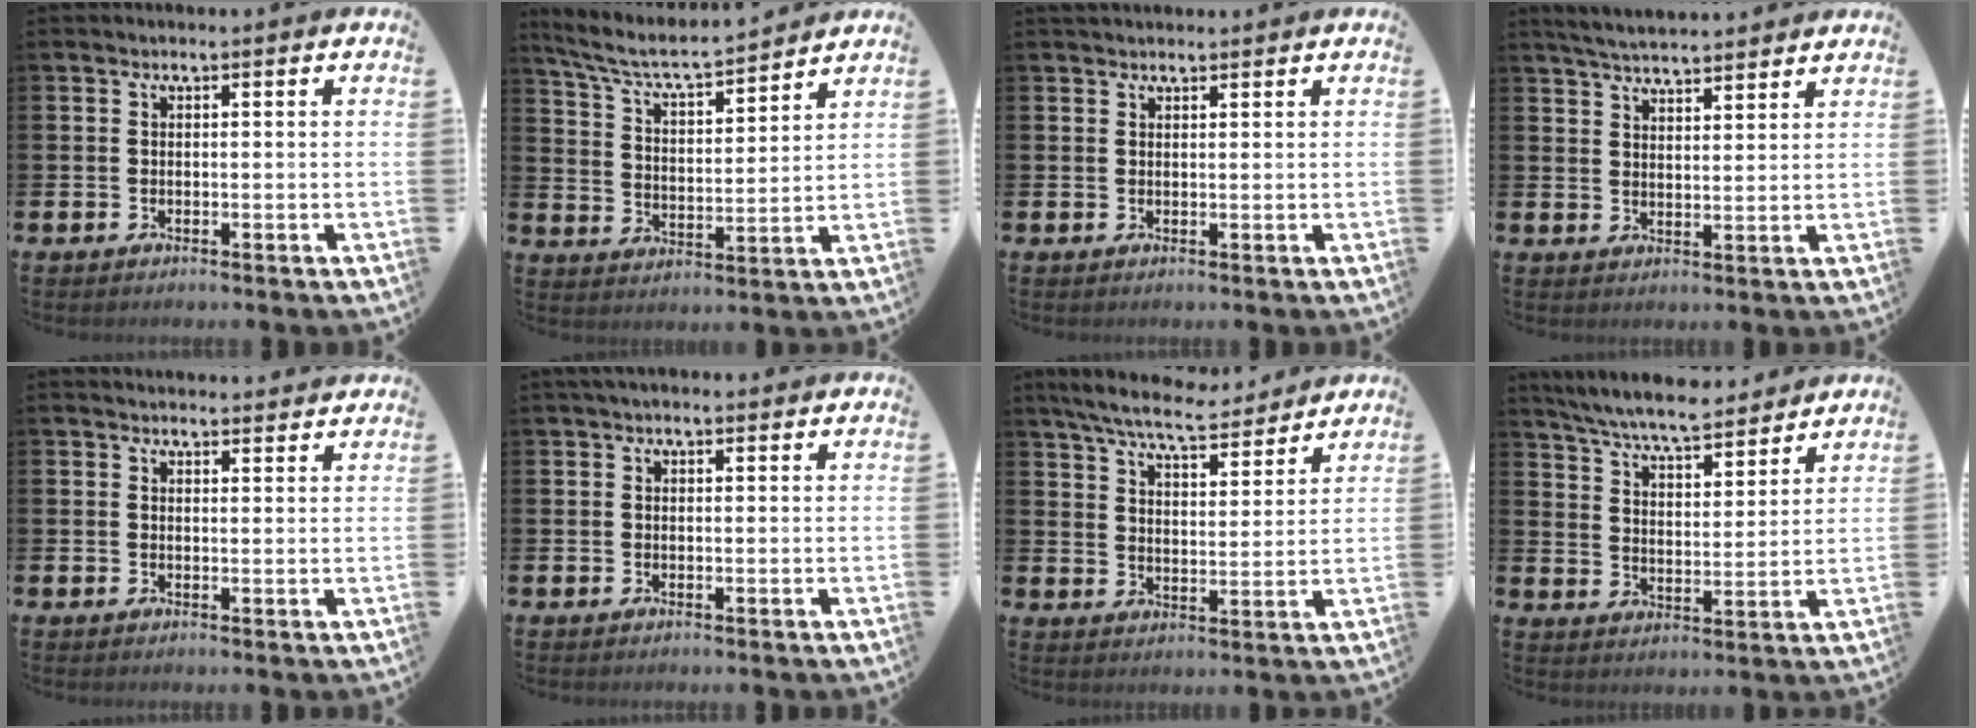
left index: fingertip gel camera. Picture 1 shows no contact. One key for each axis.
{"total": 6.7, "fx": 6.2, "fy": 0.8, "fz": 2.4, "tx": -0.077, "ty": -0.045, "tz": 0.104}
{"total": 1.4, "fx": 1.3, "fy": 0.4, "fz": 0.1, "tx": 0.007, "ty": -0.001, "tz": 0.022}
{"total": 4.7, "fx": 4.6, "fy": 0.2, "fz": 0.5, "tx": -0.020, "ty": -0.024, "tz": 0.083}
{"total": 2.4, "fx": 2.4, "fy": 0.4, "fz": 0.0, "tx": 0.007, "ty": -0.014, "tz": 0.042}
{"total": 1.3, "fx": 1.1, "fy": 0.5, "fz": 0.6, "tx": -0.004, "ty": 0.003, "tz": 0.018}
{"total": 7.8, "fx": 7.3, "fy": 1.0, "fz": 2.7, "tx": -0.075, "ty": -0.040, "tz": 0.128}
{"total": 7.7, "fx": 7.2, "fy": 1.0, "fz": 2.5, "tx": -0.082, "ty": -0.043, "tz": 0.129}